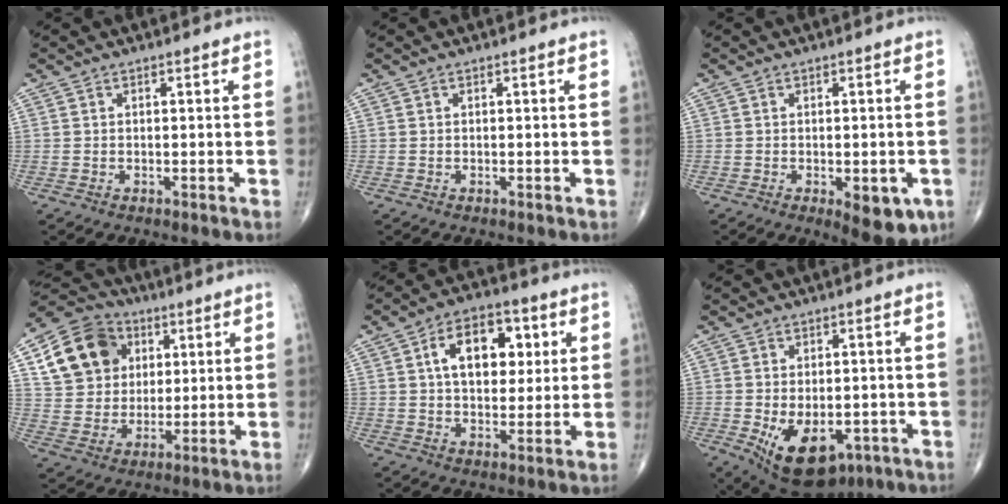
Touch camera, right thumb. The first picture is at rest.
{"total": 0.0}
{"total": 7.5, "force": [-2.7, 3.4, 6.1], "torque": [-0.062, -0.003, -0.026]}
{"total": 15.8, "force": [5.5, 12.9, 7.4], "torque": [-0.107, 0.003, 0.098]}
{"total": 13.1, "force": [3.4, 8.1, 9.7], "torque": [-0.113, 0.005, 0.050]}
{"total": 13.4, "force": [-4.9, 7.8, 9.7], "torque": [-0.140, -0.003, -0.053]}